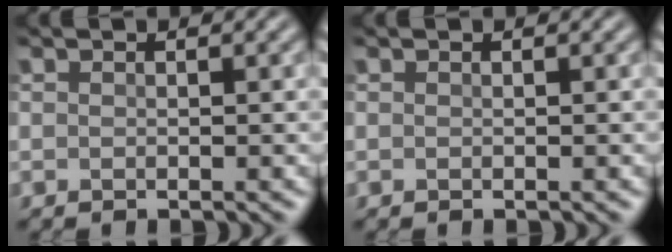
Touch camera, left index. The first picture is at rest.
{"total": 0.0}